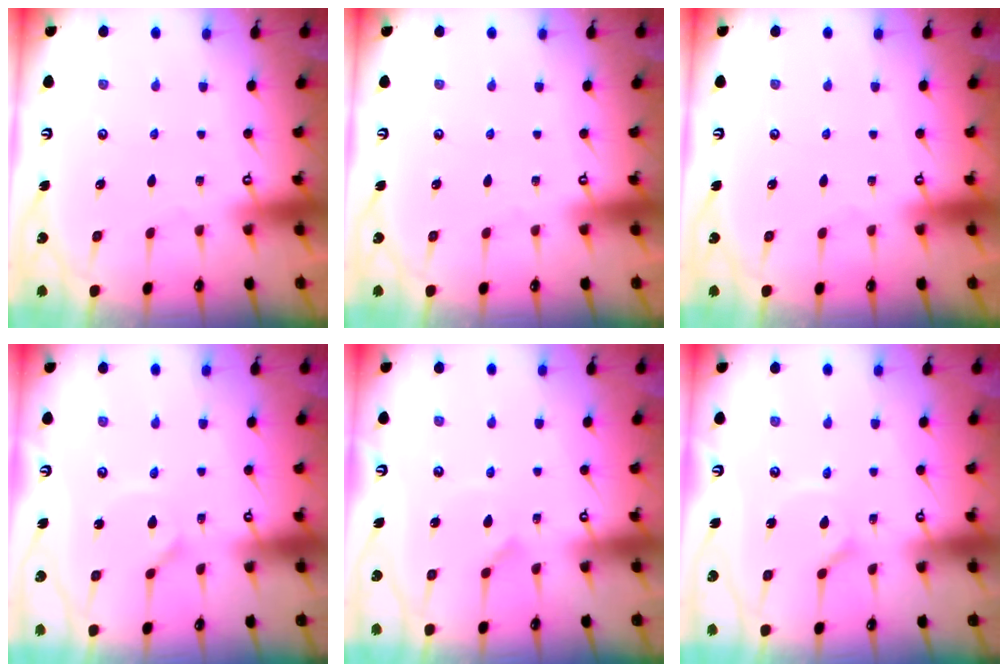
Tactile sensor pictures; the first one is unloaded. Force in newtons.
{"total": 0.0}
{"total": 0.0}
{"total": 2.1, "press": 2.1, "slide": 0.1}
{"total": 4.1, "press": 4.1, "slide": 0.0}
{"total": 3.8, "press": 3.8, "slide": 0.5}